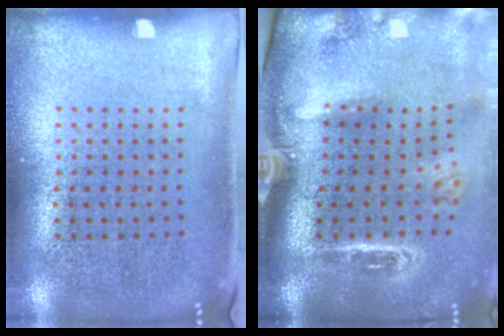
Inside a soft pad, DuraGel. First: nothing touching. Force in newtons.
{"total": 3.3, "press": 2.2, "slide": 2.4}